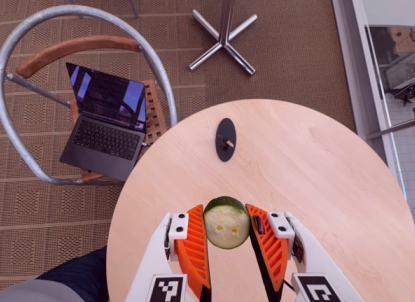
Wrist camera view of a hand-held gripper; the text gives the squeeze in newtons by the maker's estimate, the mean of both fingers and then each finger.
{"total": 8.7, "left": 8.4, "right": 9.0}